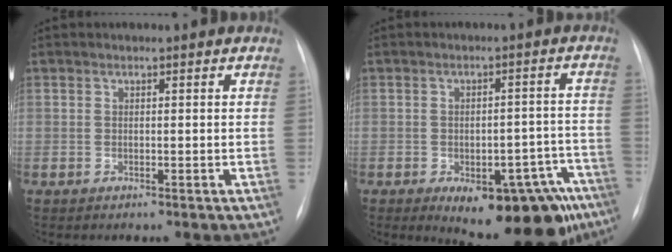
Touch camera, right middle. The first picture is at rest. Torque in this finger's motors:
{"motor_torque": [1.44, -0.70, 0.45, 0.15]}